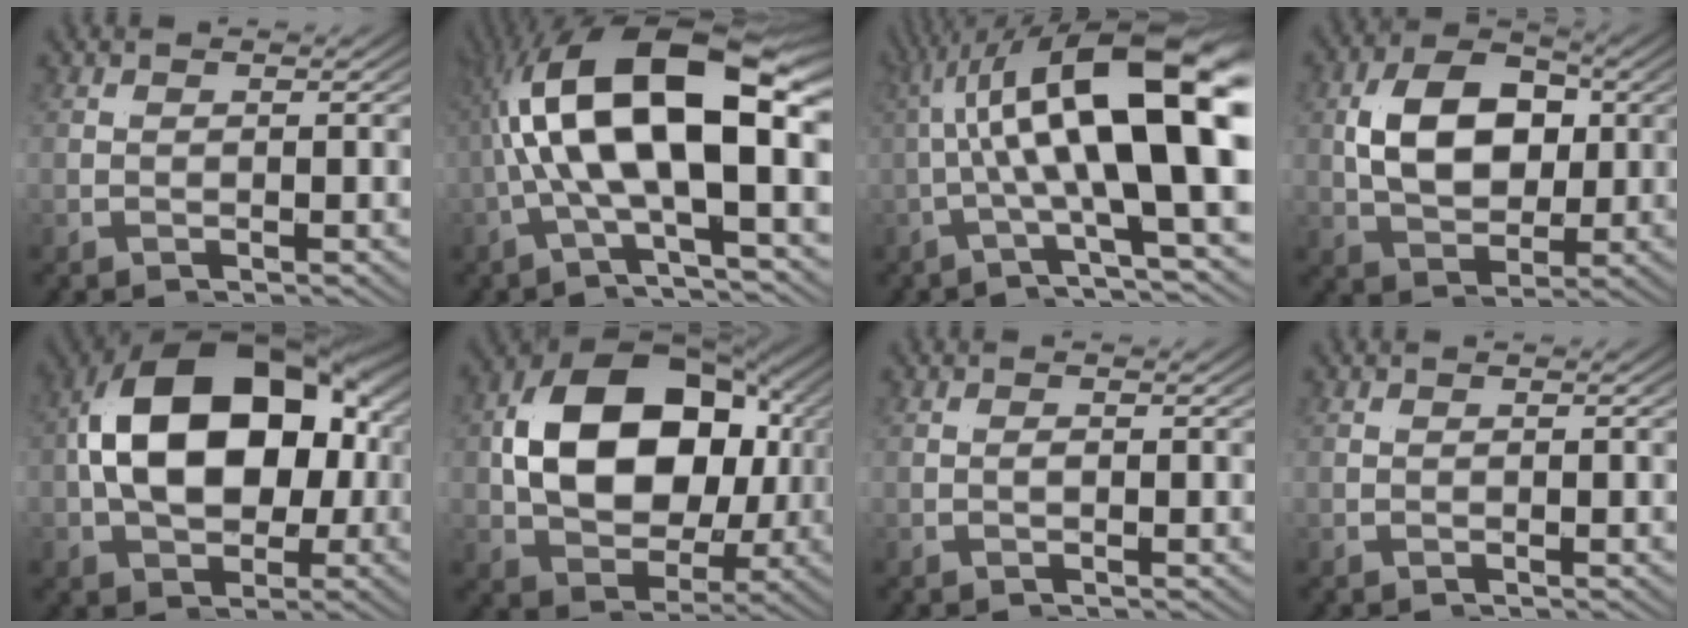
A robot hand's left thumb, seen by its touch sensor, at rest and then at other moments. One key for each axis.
{"total": 15.0, "fx": 0.8, "fy": 6.1, "fz": 13.7, "tx": -0.252, "ty": 0.021, "tz": -0.006}
{"total": 14.2, "fx": 0.6, "fy": 2.7, "fz": 13.9, "tx": -0.203, "ty": 0.040, "tz": -0.013}
{"total": 8.7, "fx": 0.5, "fy": 5.8, "fz": 6.6, "tx": -0.127, "ty": -0.012, "tz": 0.007}
{"total": 17.6, "fx": 0.5, "fy": 11.3, "fz": 13.5, "tx": -0.264, "ty": -0.031, "tz": 0.020}
{"total": 15.0, "fx": 1.5, "fy": 9.6, "fz": 11.4, "tx": -0.223, "ty": -0.009, "tz": 0.021}
{"total": 0.5, "fx": -0.1, "fy": 0.2, "fz": 0.5, "tx": -0.007, "ty": 0.000, "tz": -0.003}
{"total": 0.0}